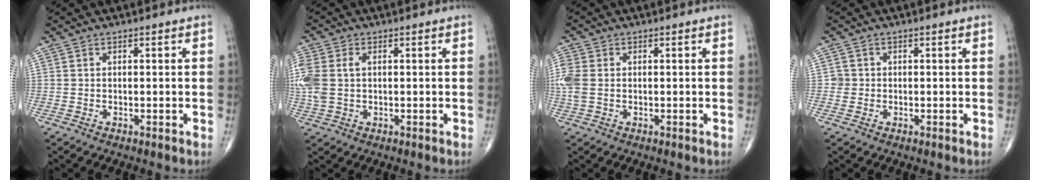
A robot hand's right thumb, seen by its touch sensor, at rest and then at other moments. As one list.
[{"total": 8.2, "force": [0.7, 5.5, 6.0], "torque": [-0.175, 0.014, 0.019]}, {"total": 4.8, "force": [0.0, 3.3, 3.5], "torque": [-0.114, 0.005, -0.002]}, {"total": 1.3, "force": [-0.1, 1.3, 0.0], "torque": [0.009, 0.006, -0.005]}]